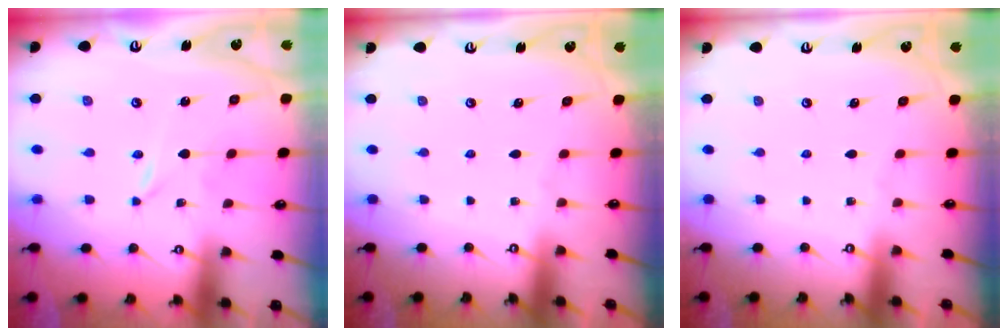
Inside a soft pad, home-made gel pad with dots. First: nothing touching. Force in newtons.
{"total": 0.0}
{"total": 0.0}